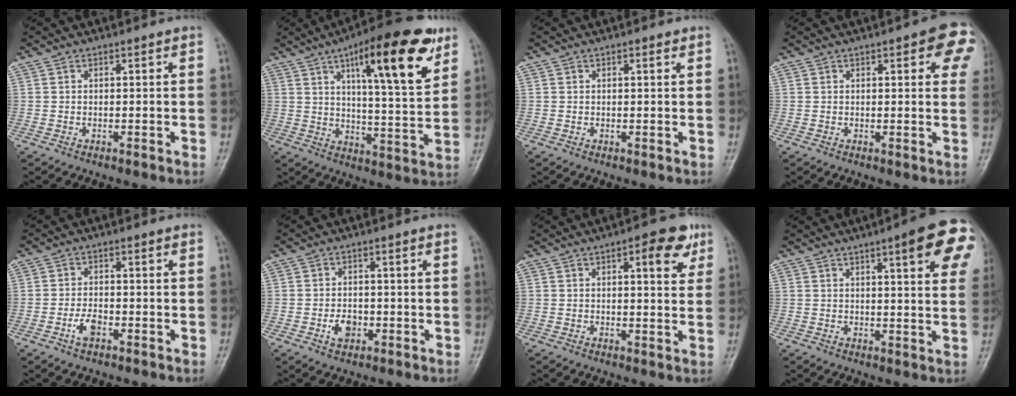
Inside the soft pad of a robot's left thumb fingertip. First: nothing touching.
{"total": 19.9, "force": [10.2, 5.2, 16.3], "torque": [-0.212, -0.037, 0.149]}
{"total": 0.9, "force": [0.5, 0.3, 0.7], "torque": [-0.011, 0.000, 0.006]}
{"total": 8.4, "force": [3.3, 2.9, 7.2], "torque": [-0.053, -0.004, 0.030]}
{"total": 3.4, "force": [-1.7, 1.7, 2.4], "torque": [-0.045, 0.012, -0.033]}
{"total": 3.8, "force": [-1.3, 2.8, 2.3], "torque": [-0.029, 0.007, -0.023]}
{"total": 7.1, "force": [3.1, 2.6, 5.9], "torque": [-0.056, -0.008, 0.033]}
{"total": 13.6, "force": [5.8, 3.0, 11.9], "torque": [-0.122, -0.013, 0.064]}